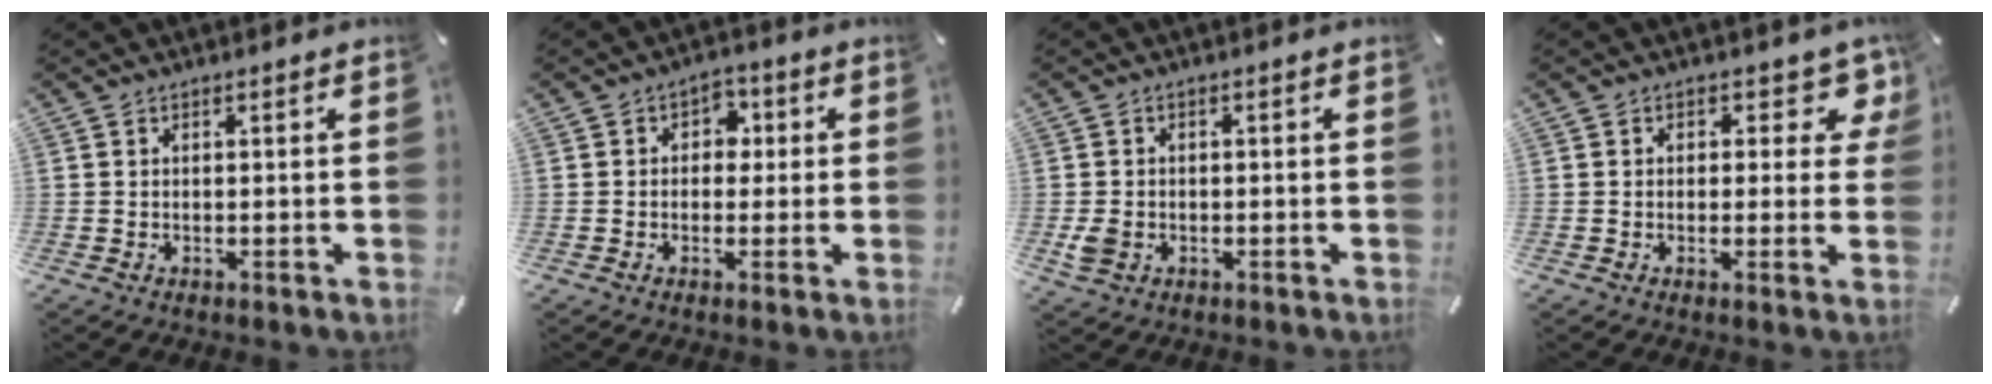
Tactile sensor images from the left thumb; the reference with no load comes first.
{"total": 4.4, "force": [0.0, 3.8, 2.2], "torque": [-0.025, 0.005, -0.009]}
{"total": 3.4, "force": [-0.9, 2.9, 1.7], "torque": [-0.025, 0.001, -0.016]}
{"total": 5.9, "force": [2.5, 3.8, 3.7], "torque": [-0.024, -0.014, 0.035]}